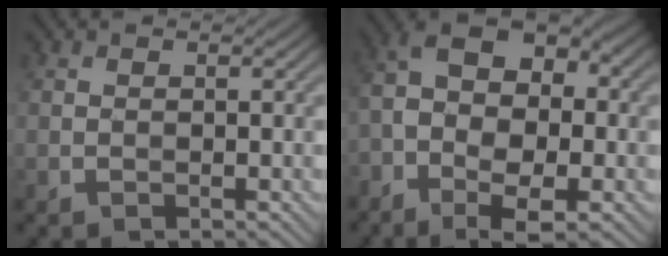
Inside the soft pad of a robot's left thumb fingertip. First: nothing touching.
{"total": 12.6, "force": [-3.4, 6.9, 10.0], "torque": [-0.193, 0.001, -0.059]}